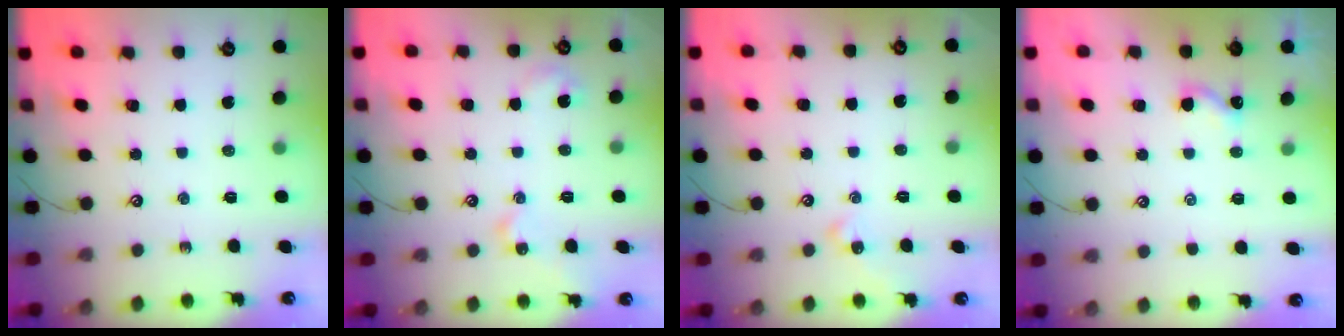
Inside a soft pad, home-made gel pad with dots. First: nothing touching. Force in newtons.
{"total": 4.4, "press": 4.4, "slide": 0.3}
{"total": 1.3, "press": 1.2, "slide": 0.4}
{"total": 3.7, "press": 3.7, "slide": 0.2}